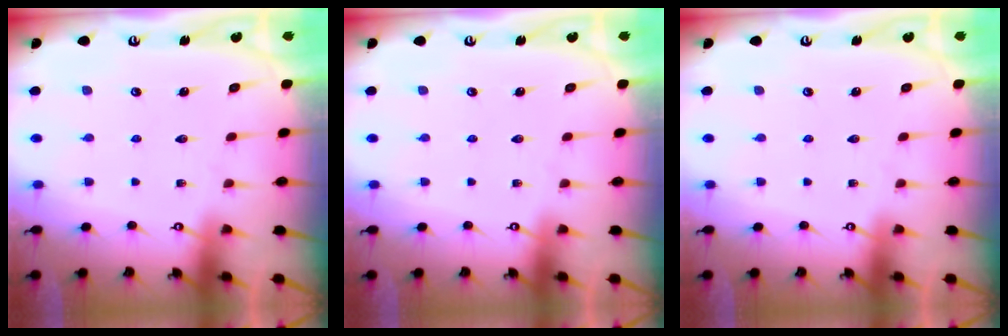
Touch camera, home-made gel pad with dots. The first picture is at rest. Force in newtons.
{"total": 0.0}
{"total": 0.0}